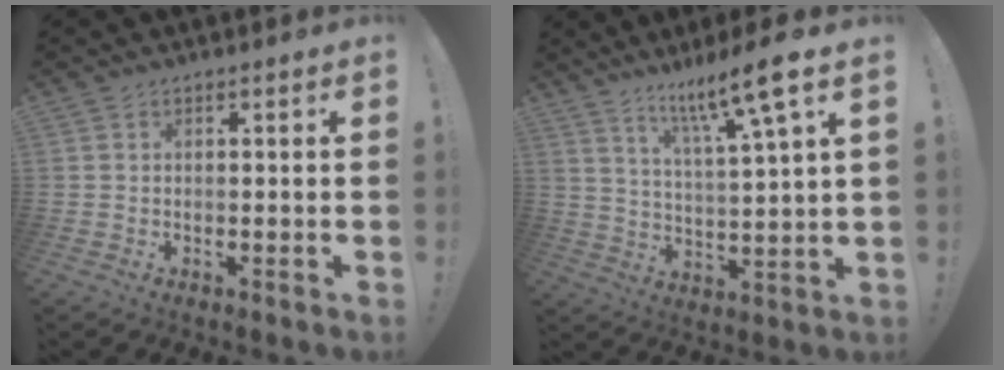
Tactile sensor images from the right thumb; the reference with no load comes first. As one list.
[{"total": 12.7, "force": [8.2, 0.4, 9.7], "torque": [-0.164, -0.048, 0.122]}]